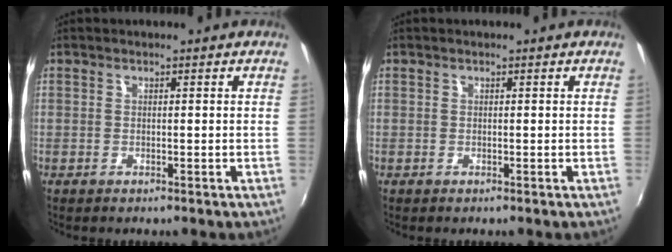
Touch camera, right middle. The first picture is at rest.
{"total": 0.0}